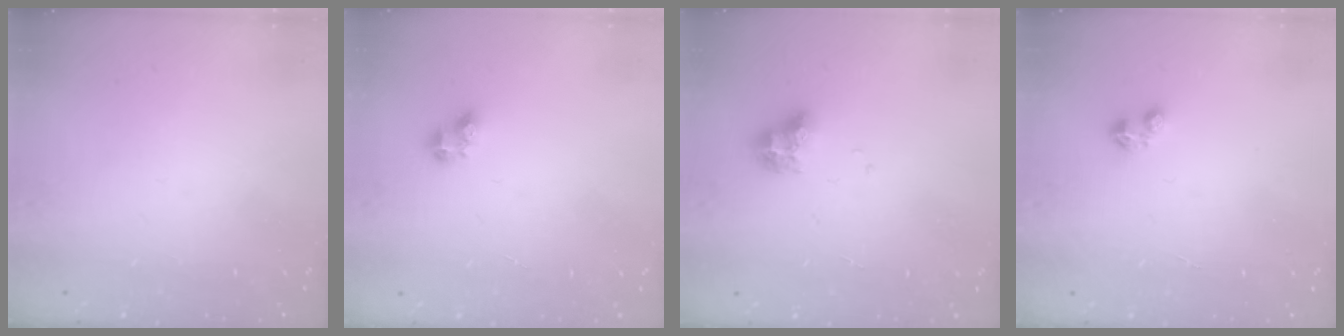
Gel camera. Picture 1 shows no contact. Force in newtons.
{"total": 4.1, "press": 4.1, "slide": 0.6}
{"total": 7.4, "press": 7.4, "slide": 0.5}
{"total": 2.4, "press": 2.4, "slide": 0.3}